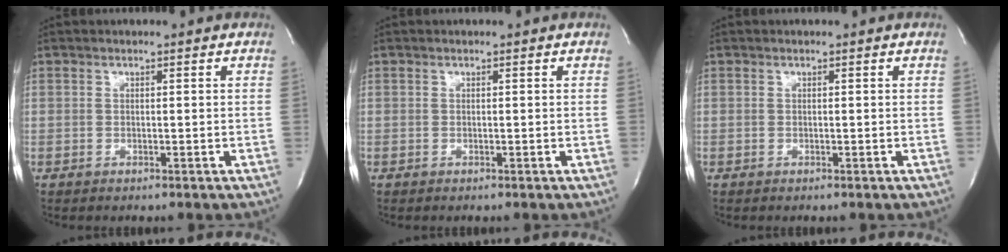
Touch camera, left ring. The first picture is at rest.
{"total": 0.0}
{"total": 0.0}